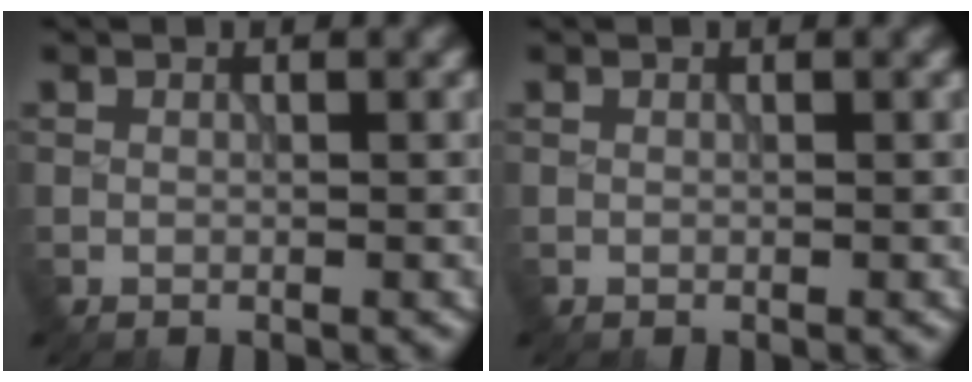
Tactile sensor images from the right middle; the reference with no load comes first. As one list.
[{"total": 0.0}]